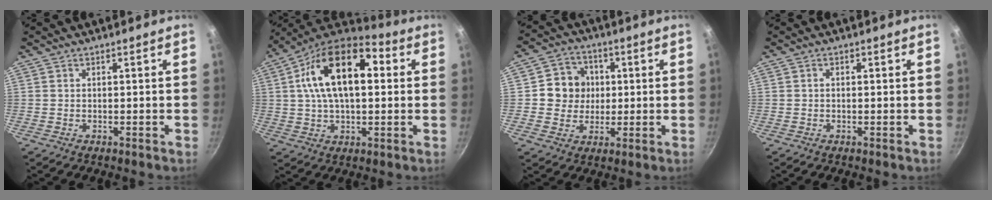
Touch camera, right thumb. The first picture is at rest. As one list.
[{"total": 19.6, "force": [3.8, 10.5, 16.1], "torque": [-0.265, 0.026, 0.052]}, {"total": 9.3, "force": [0.5, 8.6, 3.5], "torque": [-0.014, 0.010, 0.003]}, {"total": 0.6, "force": [0.0, 0.4, 0.5], "torque": [-0.008, 0.001, -0.001]}]